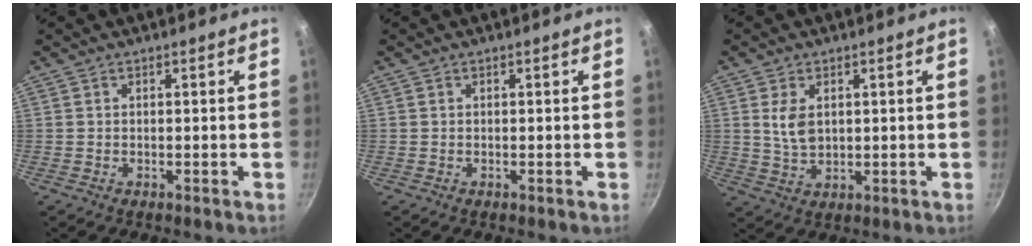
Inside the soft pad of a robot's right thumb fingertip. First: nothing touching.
{"total": 0.0}
{"total": 5.4, "force": [1.4, 3.4, 3.9], "torque": [-0.067, -0.012, 0.032]}